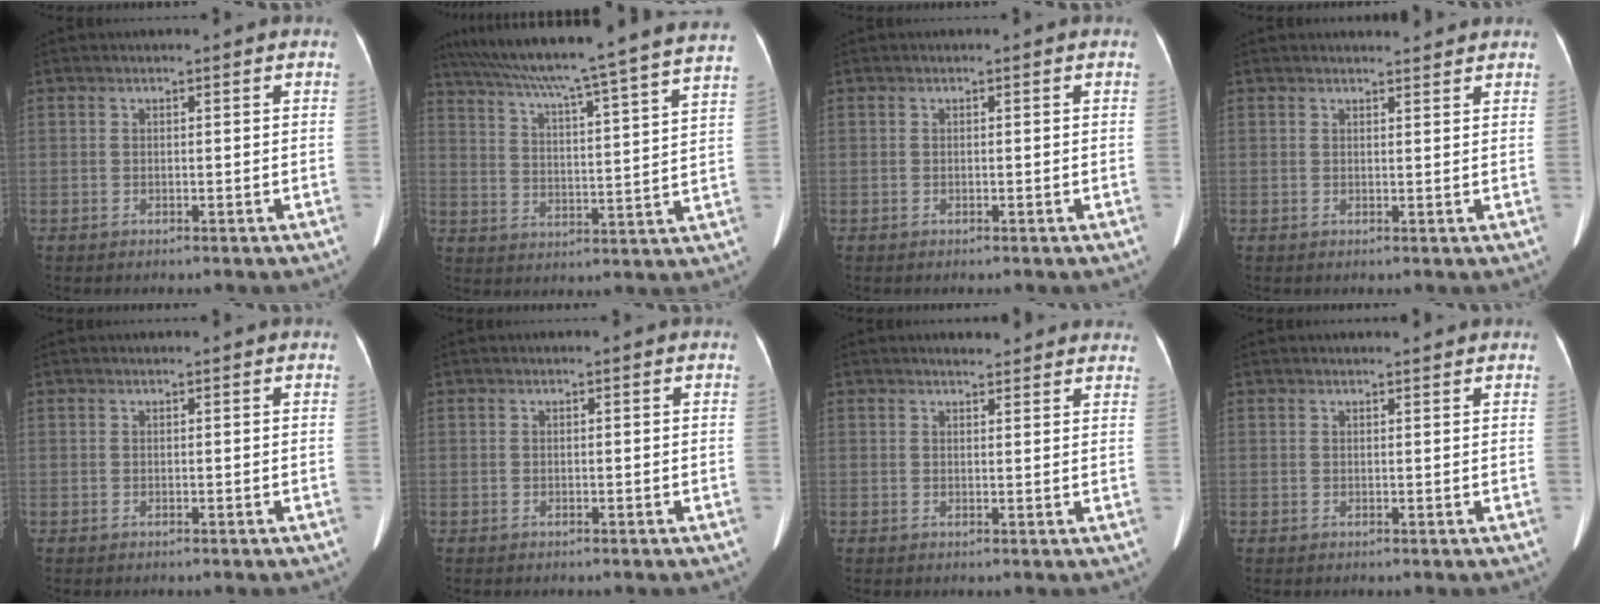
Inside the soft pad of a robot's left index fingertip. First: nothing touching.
{"total": 29.0, "force": [25.3, -0.9, 14.1], "torque": [-0.236, -0.035, 0.333]}
{"total": 0.0}
{"total": 3.4, "force": [3.3, 0.5, 0.6], "torque": [-0.012, 0.004, 0.039]}
{"total": 0.8, "force": [0.7, 0.0, 0.2], "torque": [-0.007, 0.011, 0.013]}
{"total": 0.0}
{"total": 6.5, "force": [6.0, 1.6, 1.9], "torque": [-0.013, 0.010, 0.060]}
{"total": 2.2, "force": [2.1, 0.2, 0.4], "torque": [-0.009, 0.003, 0.025]}